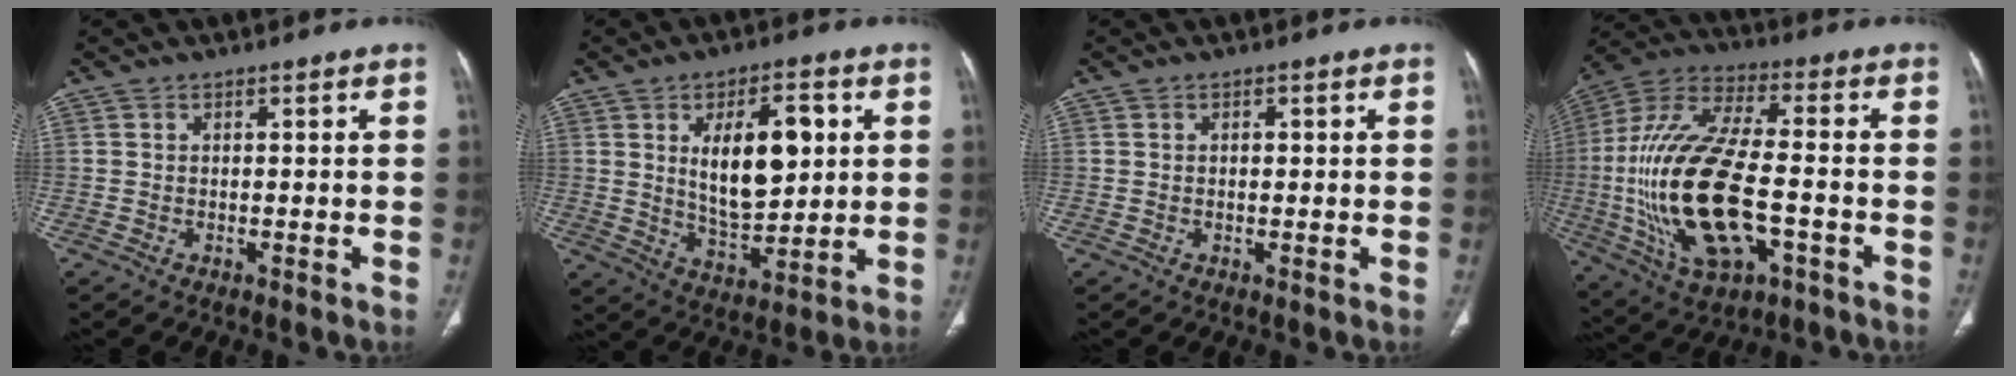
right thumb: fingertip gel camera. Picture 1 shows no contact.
{"total": 14.4, "force": [3.4, 7.0, 12.2], "torque": [-0.171, -0.015, 0.067]}
{"total": 0.9, "force": [0.2, 0.6, 0.7], "torque": [-0.011, 0.001, 0.003]}
{"total": 23.1, "force": [-4.3, 9.9, 20.4], "torque": [-0.427, 0.017, -0.063]}